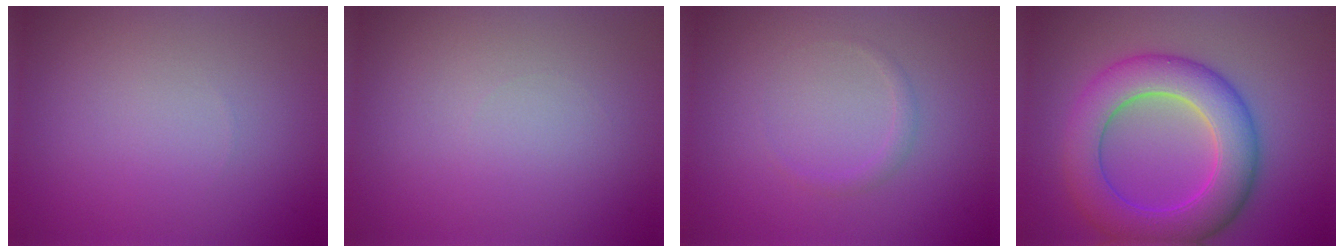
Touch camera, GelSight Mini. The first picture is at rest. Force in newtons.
{"total": 0.0}
{"total": 0.8, "press": 0.8, "slide": 0.1}
{"total": 8.3, "press": 8.3, "slide": 0.1}